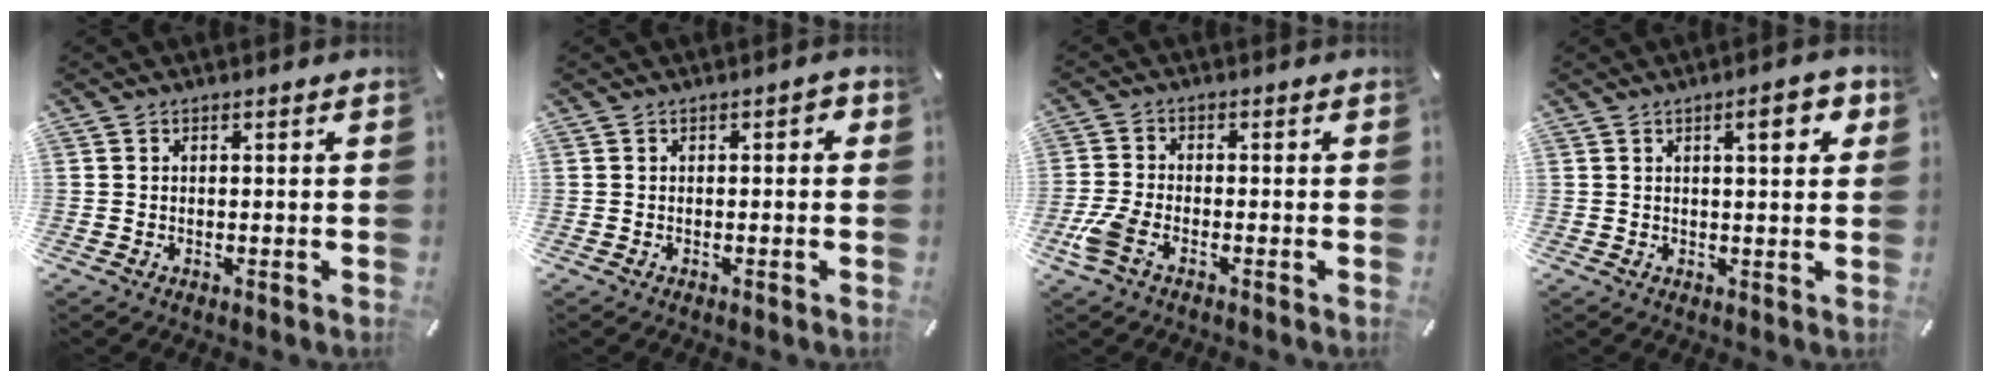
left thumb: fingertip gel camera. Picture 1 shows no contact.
{"total": 1.1, "force": [-0.4, 0.7, 0.8], "torque": [-0.014, 0.005, -0.010]}
{"total": 5.4, "force": [-2.9, 2.6, 3.8], "torque": [-0.098, -0.001, -0.058]}
{"total": 5.9, "force": [2.5, 1.7, 5.1], "torque": [-0.073, -0.006, 0.034]}